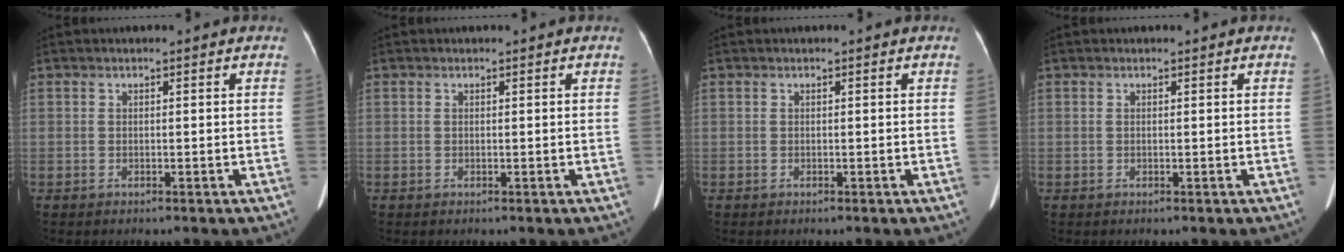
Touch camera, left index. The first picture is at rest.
{"total": 0.0}
{"total": 0.0}
{"total": 0.0}